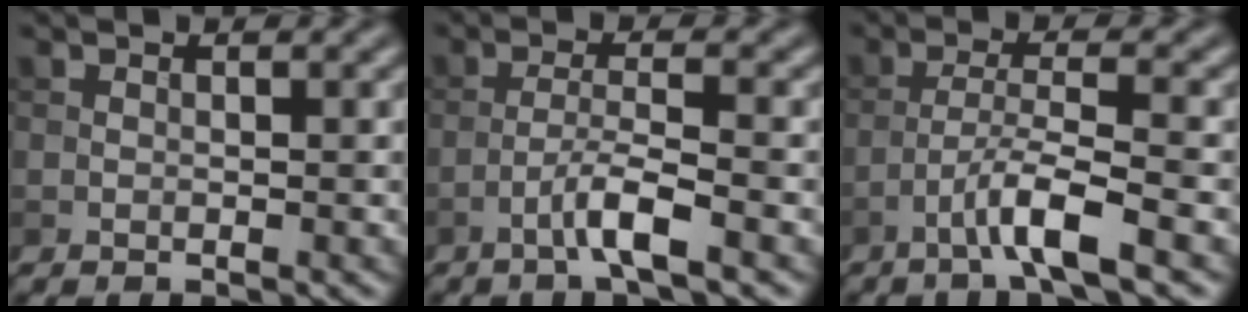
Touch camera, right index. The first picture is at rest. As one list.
[{"total": 3.4, "force": [-1.8, 0.2, 2.9], "torque": [-0.054, 0.011, -0.042]}, {"total": 4.4, "force": [-2.5, 0.3, 3.6], "torque": [-0.065, 0.011, -0.055]}]